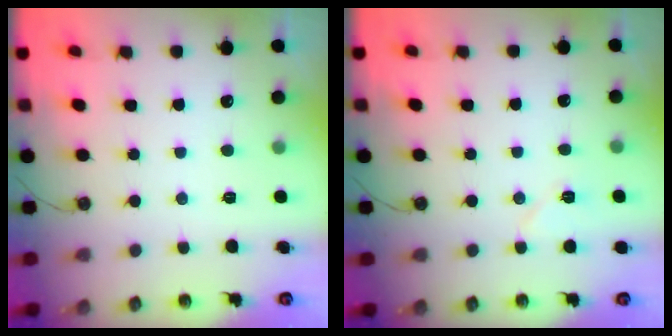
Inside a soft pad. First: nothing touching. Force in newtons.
{"total": 6.3, "press": 6.3, "slide": 0.7}